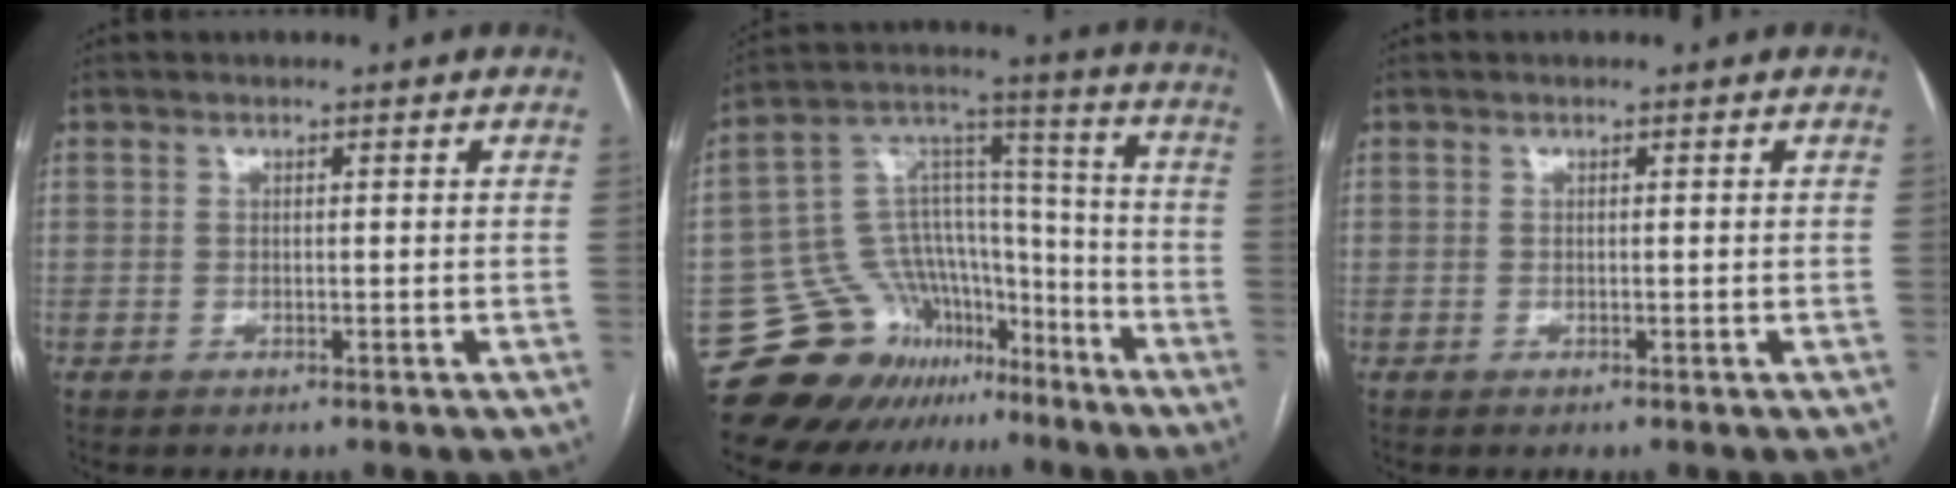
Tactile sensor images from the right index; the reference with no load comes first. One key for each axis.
{"total": 16.6, "fx": -12.0, "fy": 10.3, "fz": 5.1, "tx": -0.078, "ty": 0.092, "tz": -0.193}
{"total": 0.0}